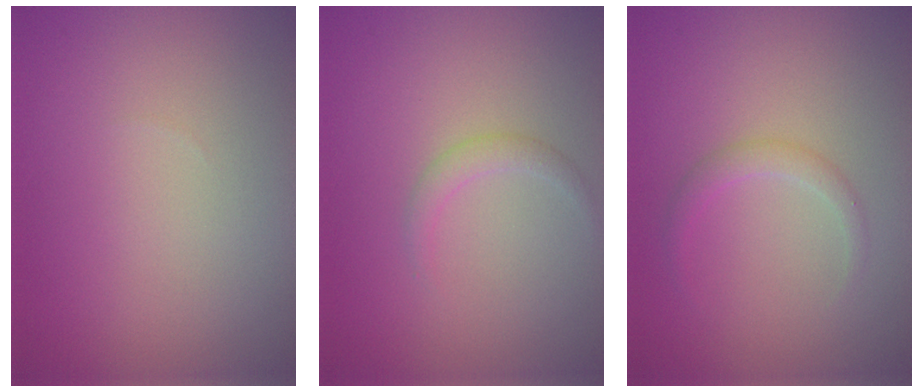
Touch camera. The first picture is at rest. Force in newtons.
{"total": 1.1, "press": 1.1, "slide": 0.1}
{"total": 1.3, "press": 1.3, "slide": 0.0}